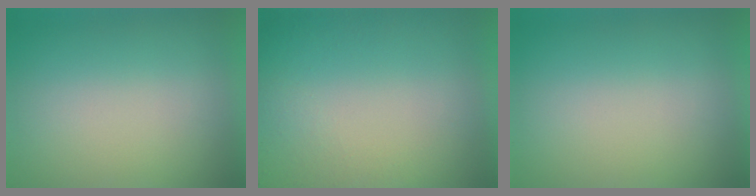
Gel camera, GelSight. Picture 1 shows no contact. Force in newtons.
{"total": 5.9}
{"total": 0.0}